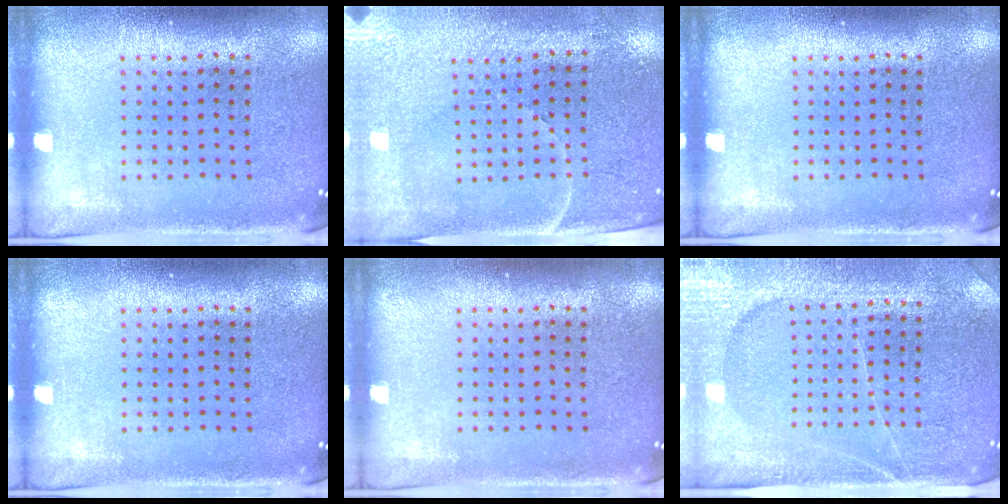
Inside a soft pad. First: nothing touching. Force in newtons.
{"total": 3.4, "press": 3.2, "slide": 1.3}
{"total": 0.0}
{"total": 0.0}
{"total": 0.0}
{"total": 4.0, "press": 3.7, "slide": 1.3}